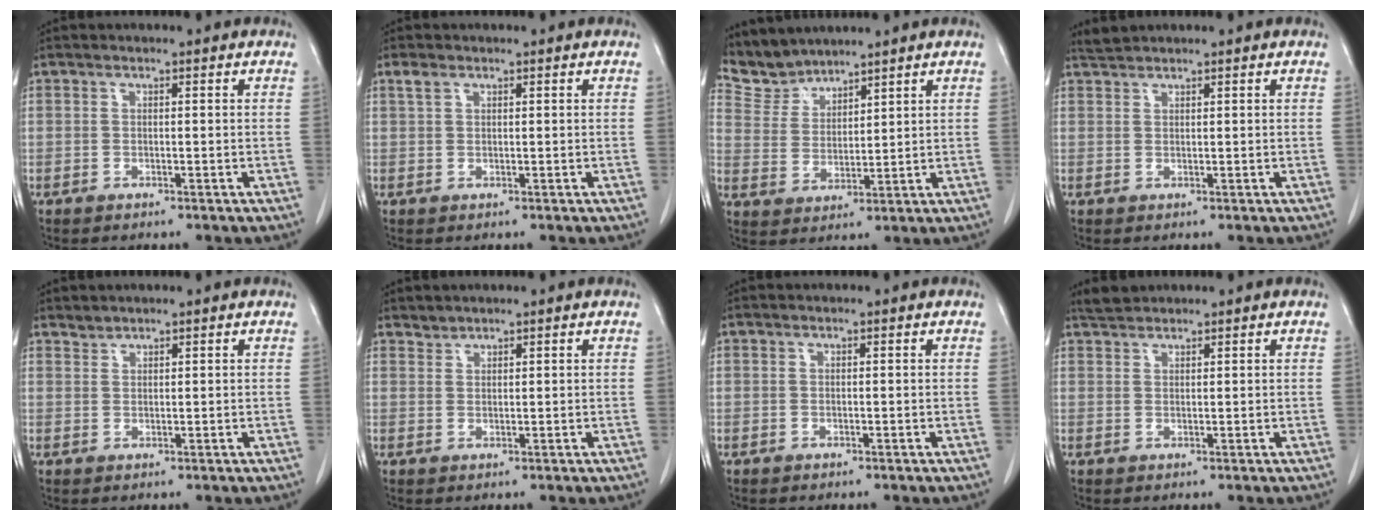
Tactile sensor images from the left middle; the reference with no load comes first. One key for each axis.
{"total": 1.4, "fx": 0.9, "fy": 0.7, "fz": 0.8, "tx": -0.022, "ty": 0.011, "tz": 0.020}
{"total": 5.7, "fx": 5.6, "fy": 1.1, "fz": -0.4, "tx": 0.001, "ty": 0.005, "tz": 0.126}
{"total": 1.4, "fx": 1.4, "fy": -0.3, "fz": -0.1, "tx": -0.005, "ty": 0.006, "tz": 0.034}
{"total": 1.1, "fx": 1.1, "fy": 0.1, "fz": -0.2, "tx": 0.001, "ty": -0.001, "tz": 0.021}
{"total": 1.1, "fx": 1.1, "fy": 0.2, "fz": -0.2, "tx": 0.004, "ty": 0.000, "tz": 0.021}
{"total": 0.0}
{"total": 2.0, "fx": 2.0, "fy": 0.3, "fz": 0.1, "tx": -0.011, "ty": 0.008, "tz": 0.040}